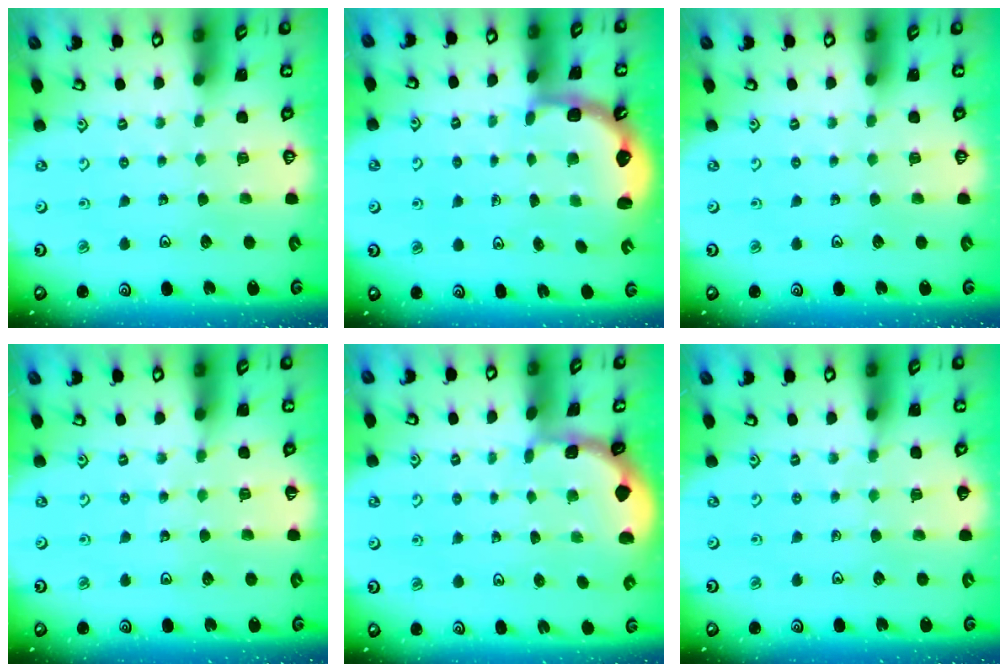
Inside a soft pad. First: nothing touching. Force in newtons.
{"total": 2.5, "press": 2.1, "slide": 1.4}
{"total": 0.0}
{"total": 4.9, "press": 4.9, "slide": 0.6}
{"total": 1.3, "press": 1.2, "slide": 0.1}
{"total": 5.5, "press": 5.4, "slide": 0.7}